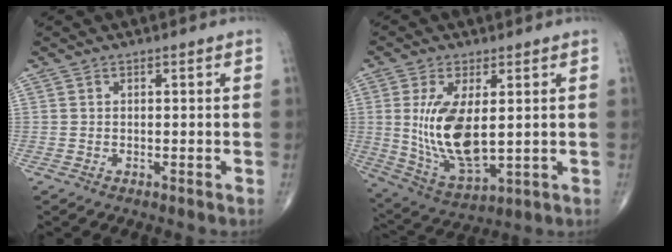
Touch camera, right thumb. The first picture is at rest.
{"total": 14.1, "force": [1.4, 6.4, 12.6], "torque": [-0.243, -0.024, 0.045]}